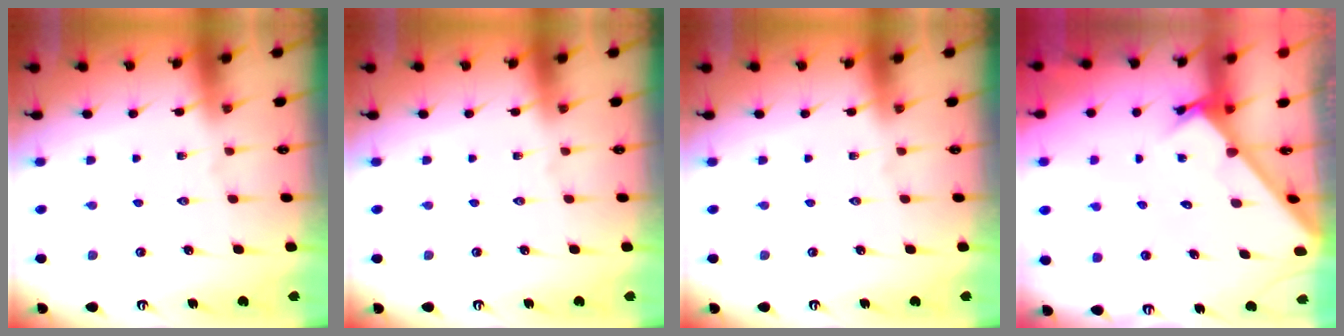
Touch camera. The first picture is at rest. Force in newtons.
{"total": 0.0}
{"total": 0.0}
{"total": 2.6, "press": 2.6, "slide": 0.3}